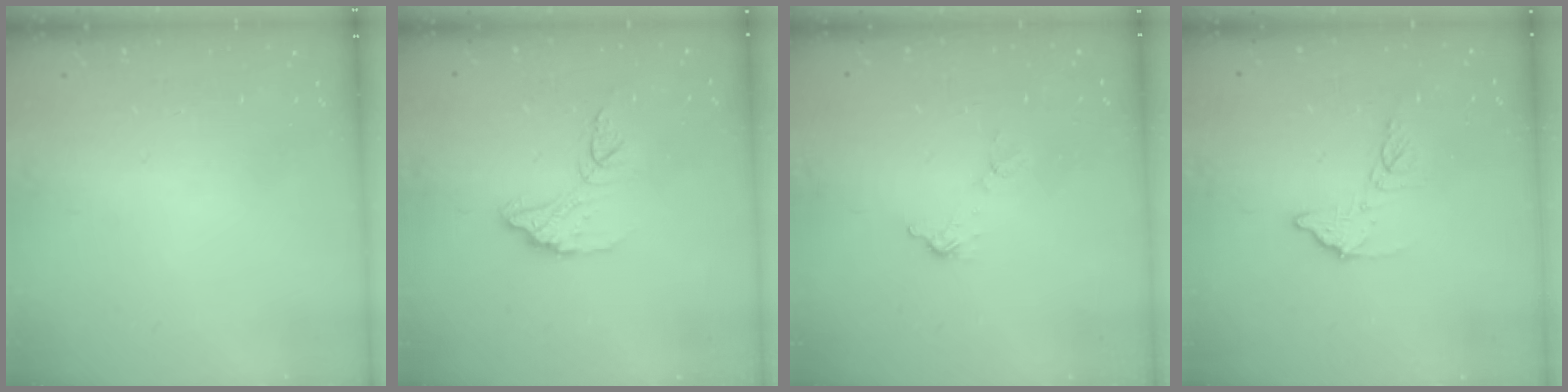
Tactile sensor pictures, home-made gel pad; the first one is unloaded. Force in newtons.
{"total": 9.5, "press": 9.5, "slide": 0.6}
{"total": 6.8, "press": 6.7, "slide": 0.4}
{"total": 8.9, "press": 8.9, "slide": 0.5}